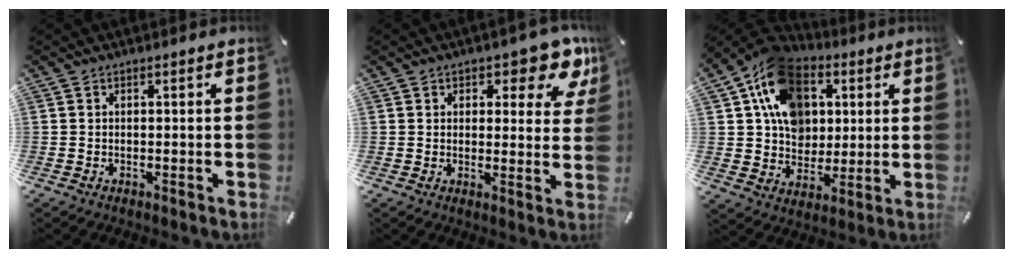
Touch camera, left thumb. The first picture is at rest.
{"total": 8.1, "force": [5.2, 4.3, 4.4], "torque": [-0.038, -0.034, 0.084]}
{"total": 15.4, "force": [5.0, 12.7, 7.3], "torque": [-0.136, -0.017, 0.098]}